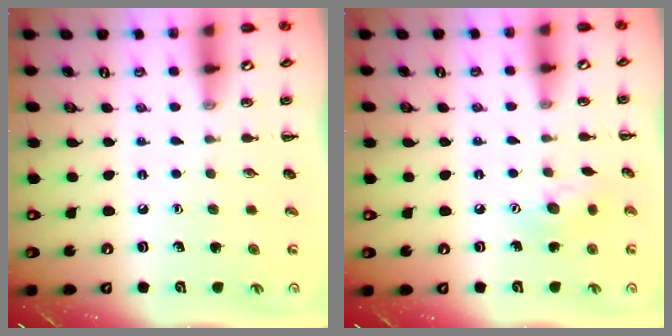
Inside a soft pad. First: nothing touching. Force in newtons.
{"total": 7.4, "press": 7.3, "slide": 1.1}